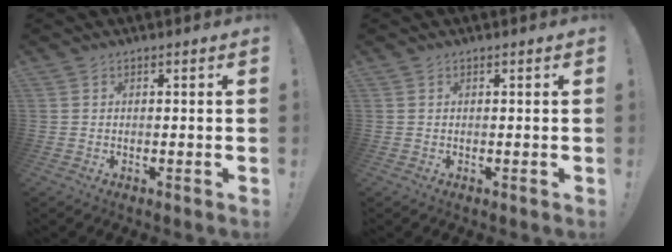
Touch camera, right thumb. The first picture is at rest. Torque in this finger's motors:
{"motor_torque": [-0.16, 0.06, 0.12, -0.09, 0.03]}